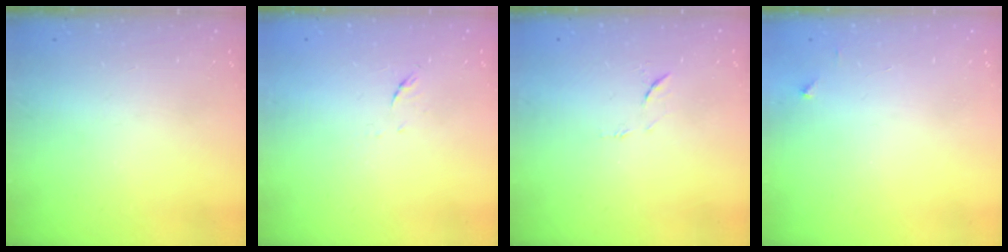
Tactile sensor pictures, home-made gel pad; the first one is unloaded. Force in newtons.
{"total": 4.8, "press": 4.7, "slide": 1.0}
{"total": 6.4, "press": 6.4, "slide": 0.6}
{"total": 2.0, "press": 2.0, "slide": 0.2}